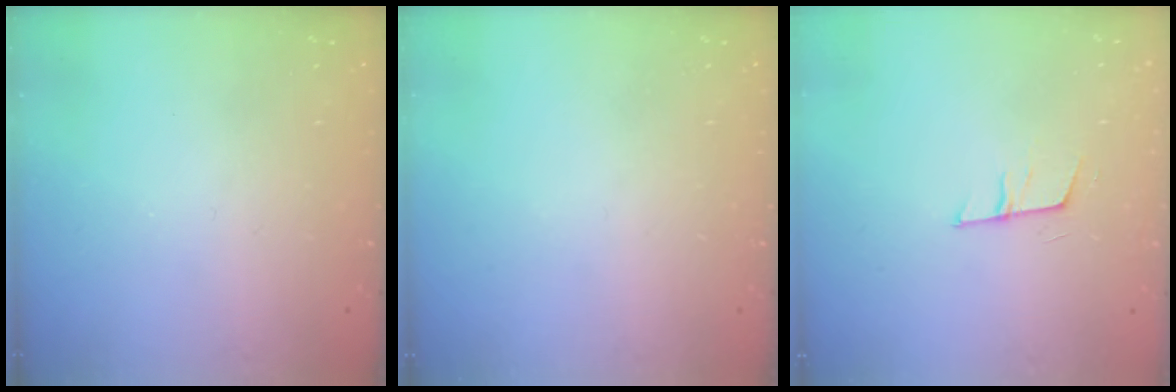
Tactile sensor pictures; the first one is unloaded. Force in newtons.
{"total": 0.0}
{"total": 6.2, "press": 5.6, "slide": 2.7}